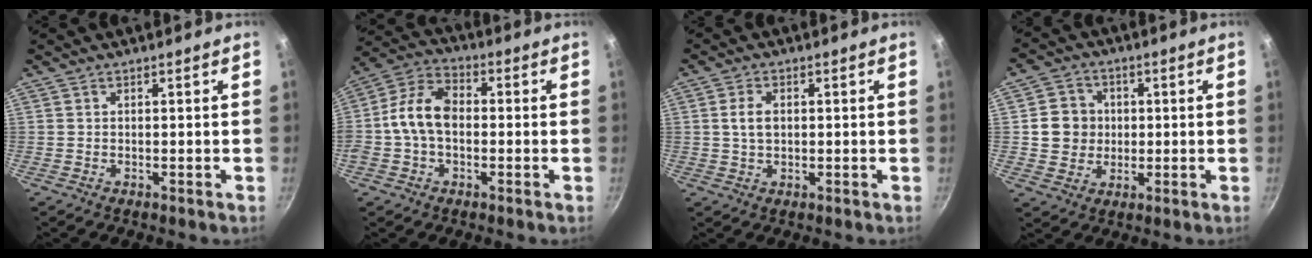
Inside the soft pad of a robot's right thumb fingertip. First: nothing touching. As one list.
[{"total": 10.6, "force": [-0.6, 7.2, 7.7], "torque": [-0.130, 0.034, -0.029]}, {"total": 3.7, "force": [0.5, 2.3, 2.8], "torque": [-0.046, 0.005, 0.008]}, {"total": 7.6, "force": [0.7, 7.1, 2.5], "torque": [-0.009, 0.007, 0.008]}]